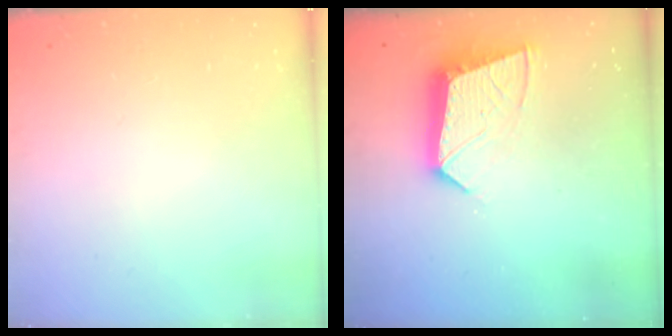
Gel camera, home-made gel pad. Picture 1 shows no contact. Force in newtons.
{"total": 12.1, "press": 12.1, "slide": 1.0}